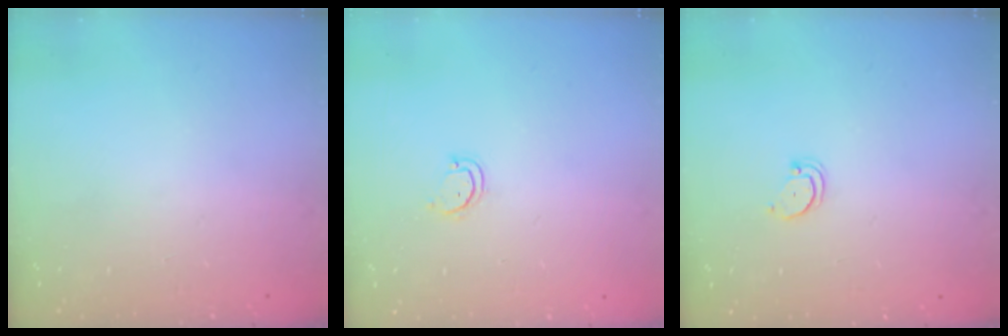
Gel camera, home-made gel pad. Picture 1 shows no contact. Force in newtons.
{"total": 2.7, "press": 2.6, "slide": 0.3}
{"total": 2.5, "press": 2.5, "slide": 0.2}